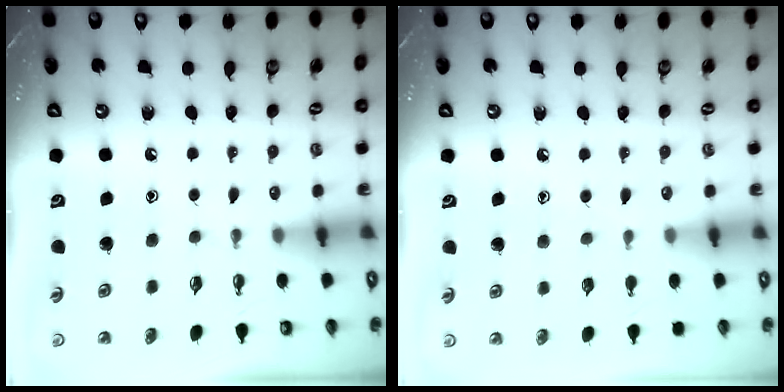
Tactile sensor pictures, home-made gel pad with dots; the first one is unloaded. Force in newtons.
{"total": 4.3, "press": 4.3, "slide": 0.4}